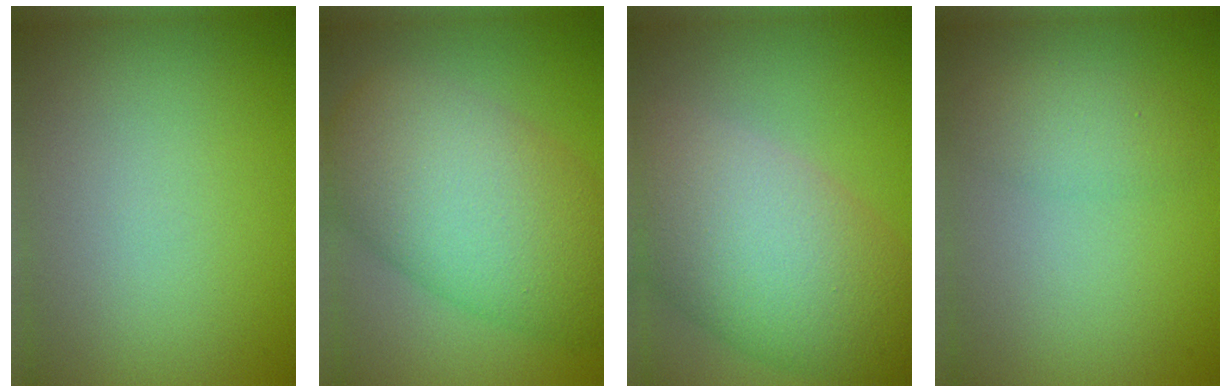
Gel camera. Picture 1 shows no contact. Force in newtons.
{"total": 10.8, "press": 10.8, "slide": 0.3}
{"total": 10.9, "press": 10.9, "slide": 0.9}
{"total": 2.2, "press": 2.2, "slide": 0.1}